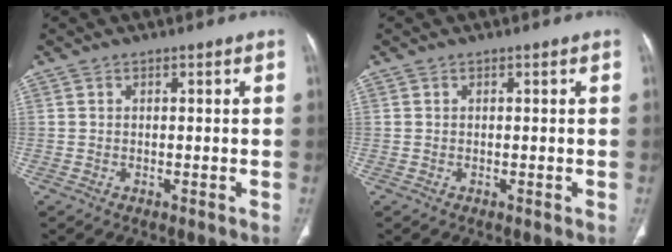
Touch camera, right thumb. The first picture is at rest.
{"total": 0.0}